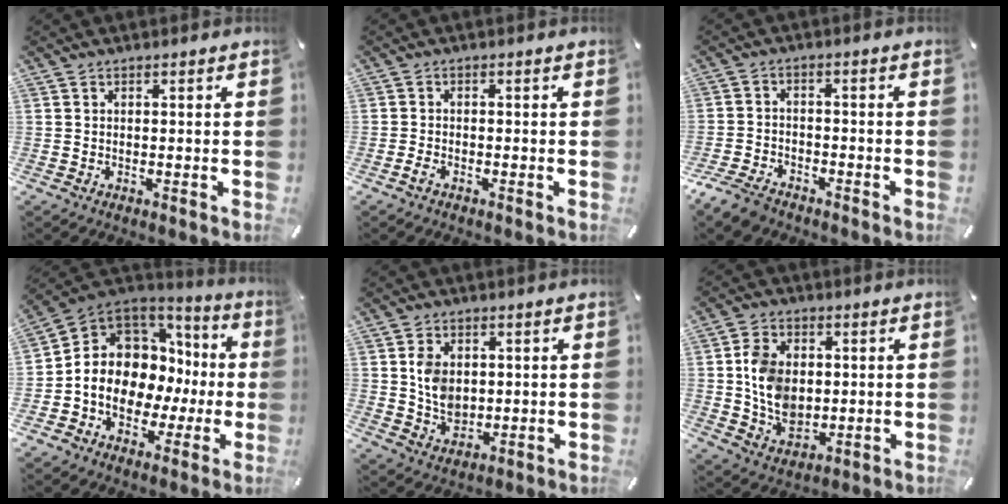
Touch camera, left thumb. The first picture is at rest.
{"total": 1.6, "force": [-1.2, 0.7, 0.9], "torque": [-0.018, 0.003, -0.022]}
{"total": 5.8, "force": [-4.8, 2.5, 2.2], "torque": [-0.054, 0.017, -0.095]}
{"total": 11.6, "force": [-0.4, 9.9, 6.1], "torque": [-0.125, -0.022, -0.005]}
{"total": 7.4, "force": [1.2, 6.0, 4.1], "torque": [-0.084, 0.004, 0.021]}
{"total": 10.9, "force": [0.5, 8.6, 6.6], "torque": [-0.131, 0.008, 0.012]}